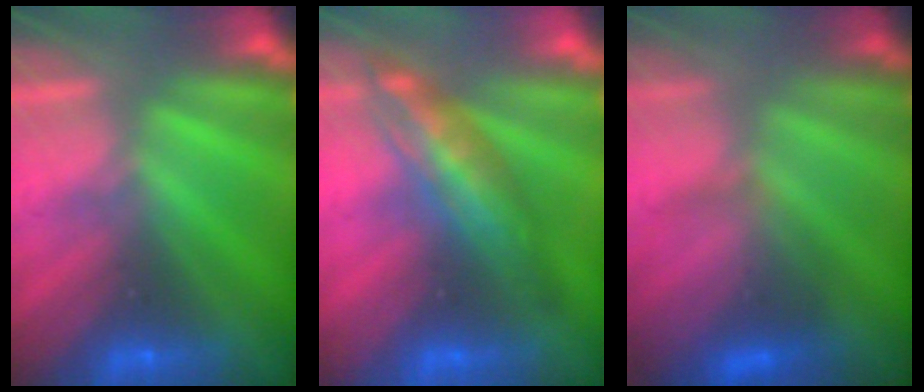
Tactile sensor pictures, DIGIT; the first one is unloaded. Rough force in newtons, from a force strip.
{"total": 2.9}
{"total": 3.3}